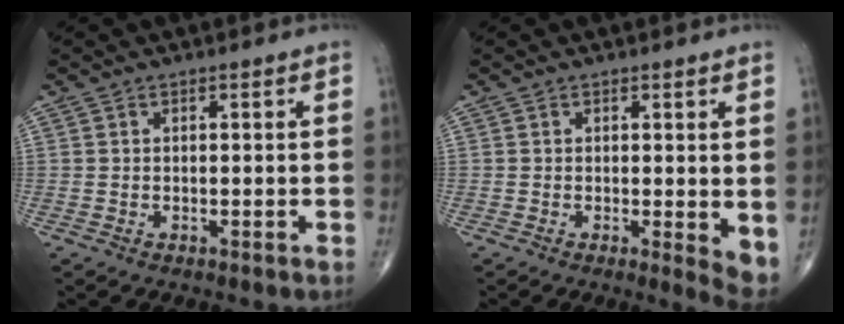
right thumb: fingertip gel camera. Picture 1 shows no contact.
{"total": 4.0, "force": [0.4, 1.2, 3.8], "torque": [-0.052, -0.013, 0.005]}